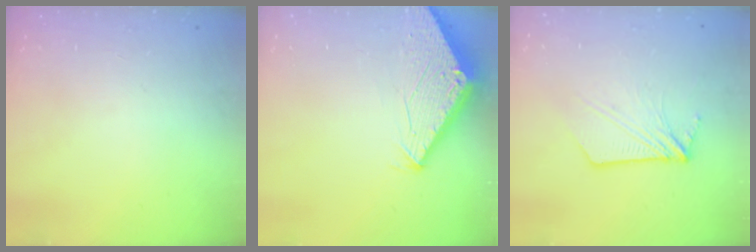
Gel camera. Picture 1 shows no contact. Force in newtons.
{"total": 2.9, "press": 2.9, "slide": 0.2}
{"total": 8.1, "press": 8.1, "slide": 0.4}